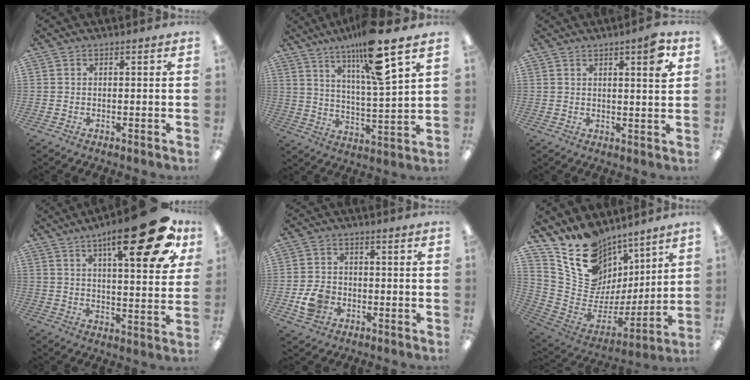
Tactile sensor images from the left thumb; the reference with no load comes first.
{"total": 16.3, "force": [11.5, 1.8, 11.3], "torque": [-0.192, -0.058, 0.177]}
{"total": 5.6, "force": [3.2, 0.8, 4.5], "torque": [-0.062, -0.014, 0.046]}
{"total": 23.4, "force": [12.9, 6.5, 18.4], "torque": [-0.250, -0.070, 0.189]}
{"total": 6.4, "force": [-2.1, 5.1, 3.2], "torque": [-0.054, 0.003, -0.040]}
{"total": 17.2, "force": [11.8, 11.6, 5.0], "torque": [-0.106, -0.099, 0.229]}